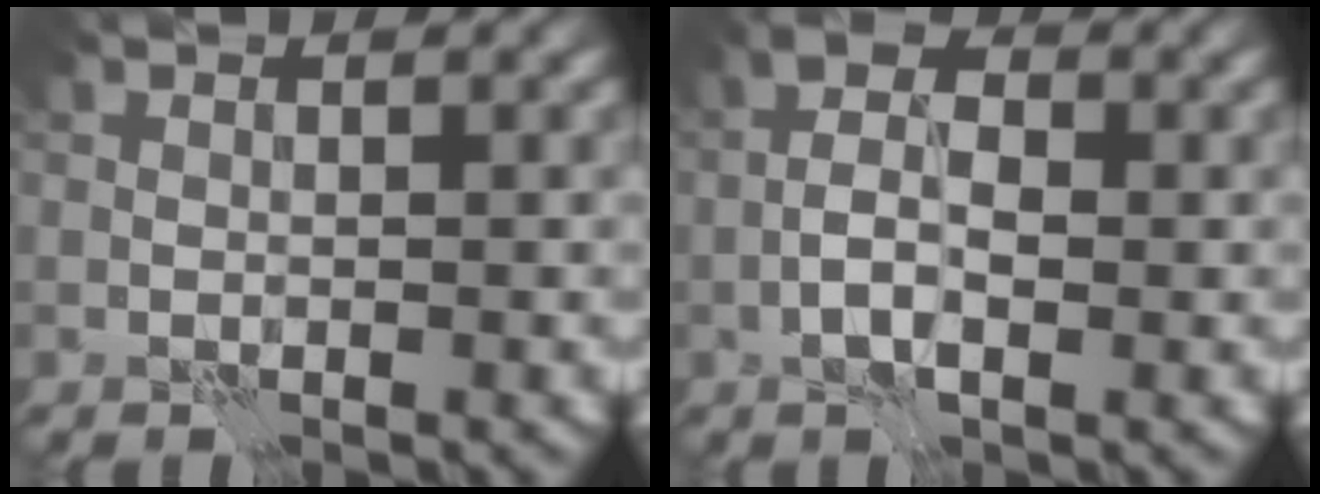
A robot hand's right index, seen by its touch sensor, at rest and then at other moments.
{"total": 4.4, "force": [-1.2, 2.1, 3.6], "torque": [-0.073, 0.007, -0.030]}